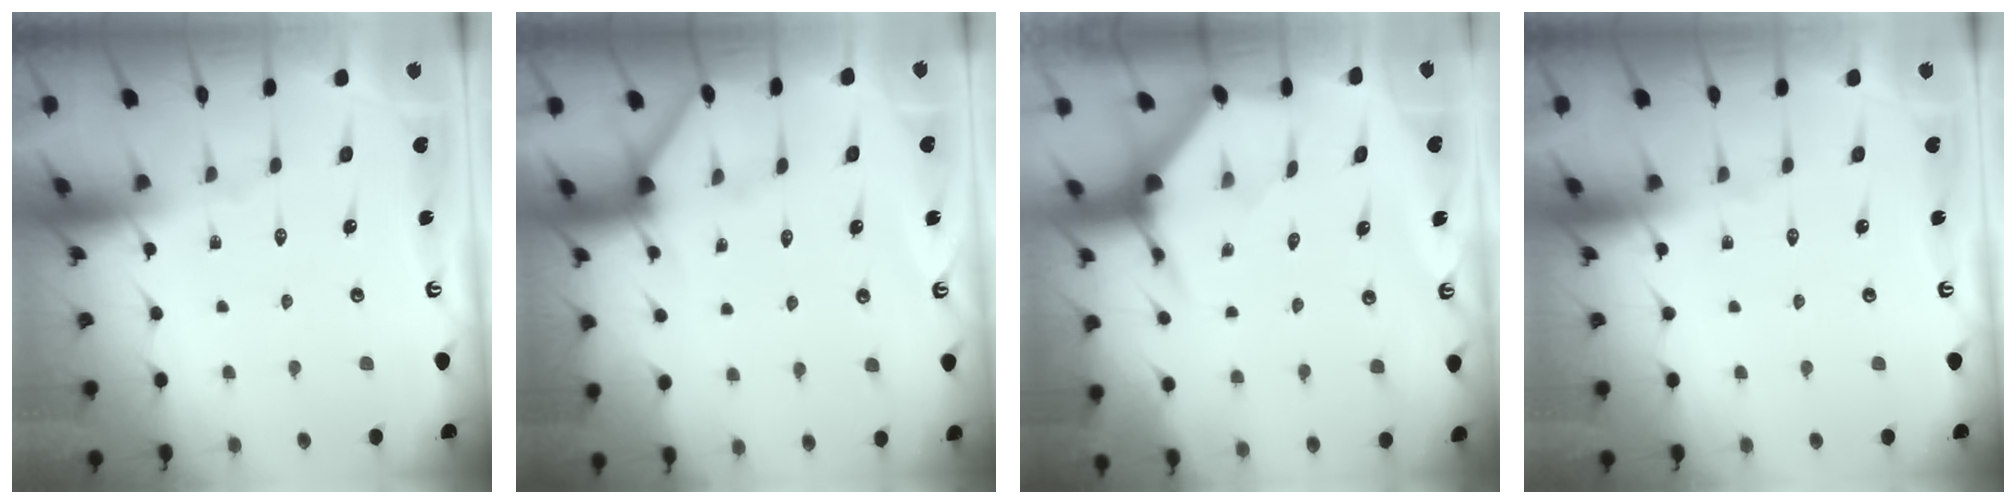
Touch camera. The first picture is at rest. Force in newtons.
{"total": 3.7, "press": 3.7, "slide": 0.3}
{"total": 4.0, "press": 3.9, "slide": 0.4}
{"total": 0.0}